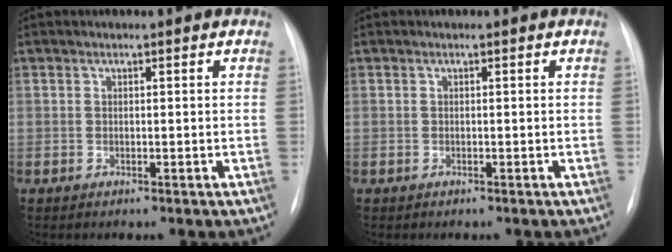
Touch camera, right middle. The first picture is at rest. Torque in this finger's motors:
{"motor_torque": [0.55, -0.67, -0.01, 0.00]}